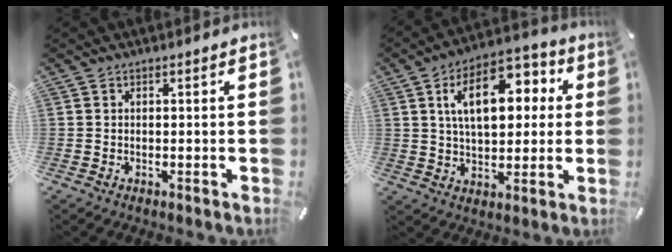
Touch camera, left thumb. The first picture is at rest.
{"total": 14.9, "force": [4.3, 9.0, 11.1], "torque": [-0.174, 0.007, 0.072]}